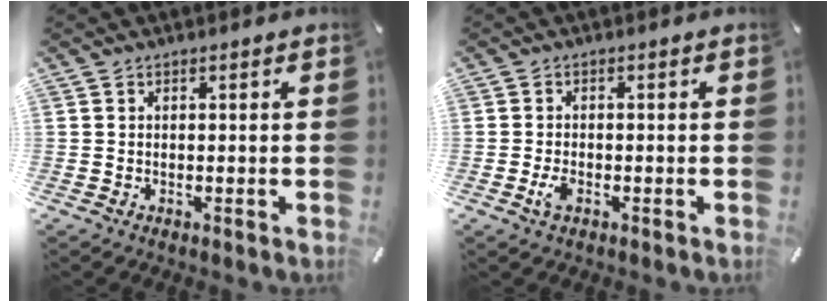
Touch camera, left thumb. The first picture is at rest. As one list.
[{"total": 2.7, "force": [-1.0, 1.4, 2.0], "torque": [-0.056, -0.005, -0.024]}]